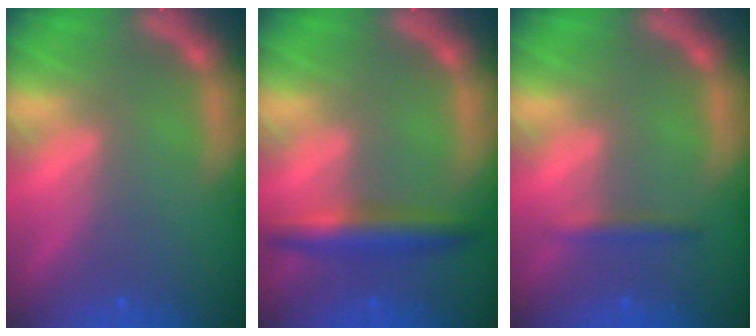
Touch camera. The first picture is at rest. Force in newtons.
{"total": 4.0}
{"total": 1.4}